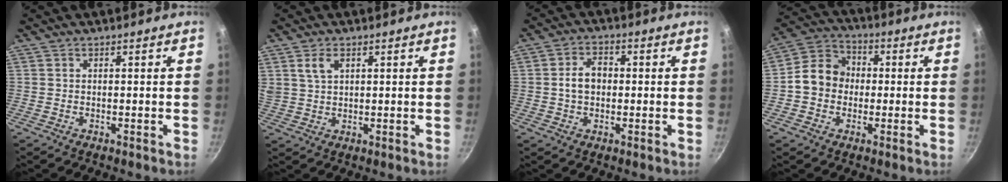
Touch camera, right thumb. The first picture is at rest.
{"total": 4.3, "force": [2.0, 2.6, 2.8], "torque": [-0.043, -0.002, 0.043]}
{"total": 5.9, "force": [0.0, 4.3, 4.0], "torque": [-0.052, 0.016, -0.006]}
{"total": 9.8, "force": [-0.5, 8.4, 5.0], "torque": [-0.055, 0.025, -0.030]}